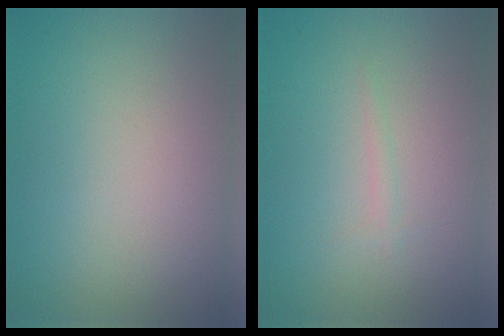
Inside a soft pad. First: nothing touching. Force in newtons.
{"total": 1.0, "press": 1.0, "slide": 0.1}